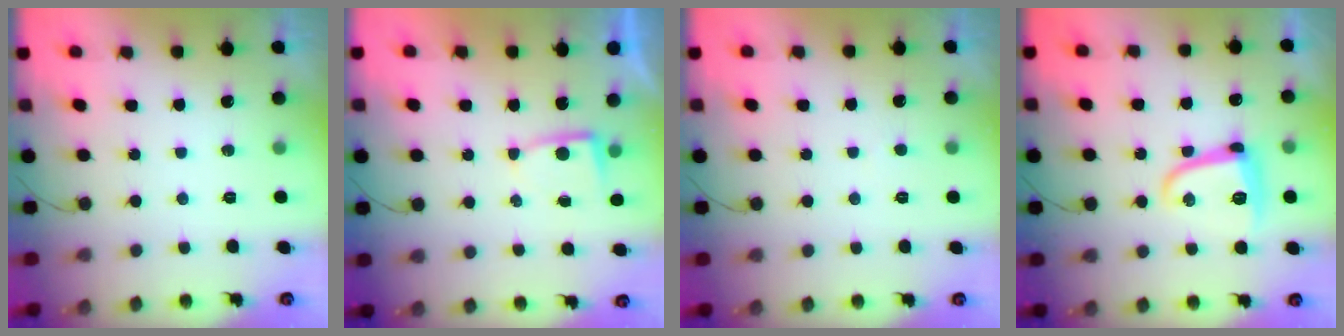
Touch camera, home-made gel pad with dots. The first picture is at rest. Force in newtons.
{"total": 2.9, "press": 2.9, "slide": 0.4}
{"total": 1.4, "press": 1.4, "slide": 0.2}
{"total": 10.5, "press": 10.5, "slide": 0.7}